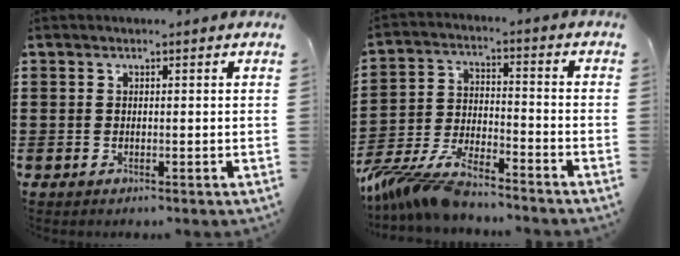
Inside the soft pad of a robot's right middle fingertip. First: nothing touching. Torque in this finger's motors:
{"motor_torque": [2.14, 0.00, 0.53, 0.21]}